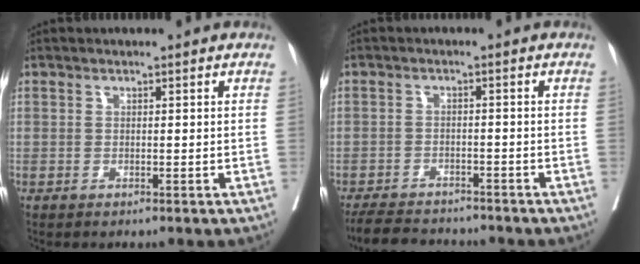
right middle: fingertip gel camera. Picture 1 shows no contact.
{"total": 8.2, "force": [-7.6, 1.8, 2.3], "torque": [-0.035, -0.008, -0.114]}